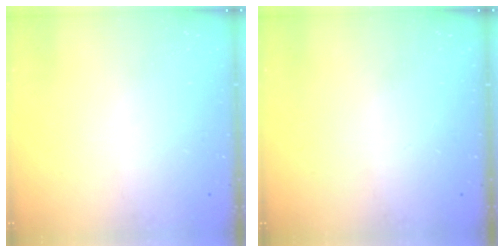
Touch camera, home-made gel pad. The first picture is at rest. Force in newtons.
{"total": 0.0}